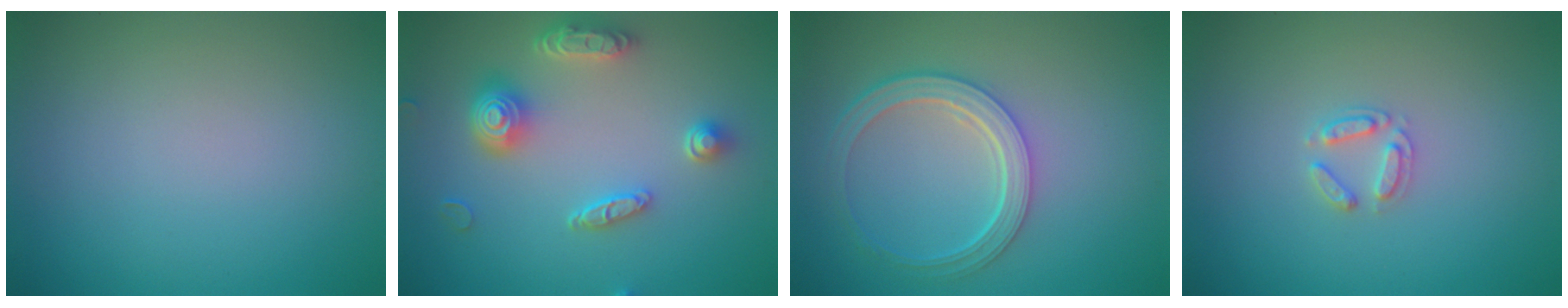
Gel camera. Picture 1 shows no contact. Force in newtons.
{"total": 4.8, "press": 3.9, "slide": 2.7}
{"total": 4.7, "press": 3.6, "slide": 3.0}
{"total": 1.7, "press": 1.7, "slide": 0.2}